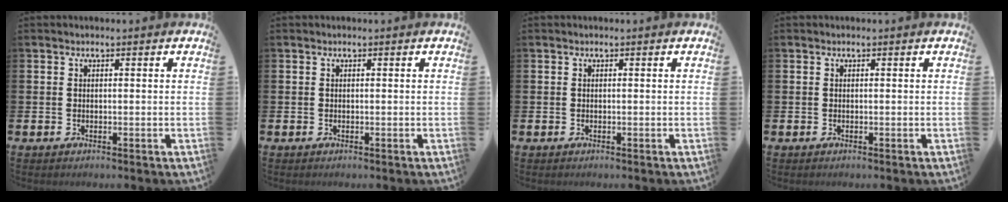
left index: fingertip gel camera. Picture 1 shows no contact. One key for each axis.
{"total": 0.0}
{"total": 0.0}
{"total": 0.0}